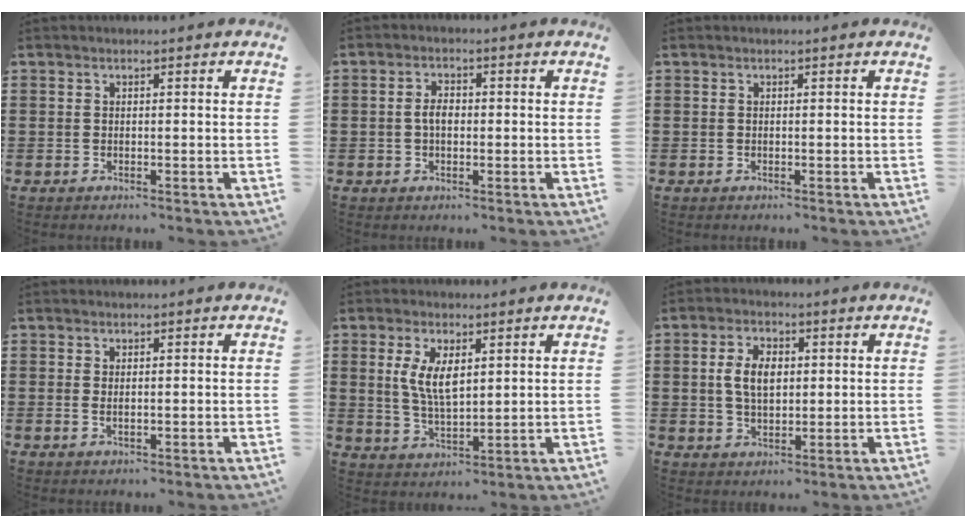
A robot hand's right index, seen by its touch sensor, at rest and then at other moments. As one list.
[{"total": 2.6, "force": [-0.2, 1.4, 2.2], "torque": [-0.050, 0.001, -0.006]}, {"total": 0.0}, {"total": 1.3, "force": [0.2, 0.5, 1.2], "torque": [-0.024, 0.004, 0.002]}, {"total": 6.0, "force": [1.7, 2.6, 5.2], "torque": [-0.107, 0.005, 0.029]}, {"total": 5.6, "force": [0.6, 3.2, 4.5], "torque": [-0.100, 0.004, 0.003]}]